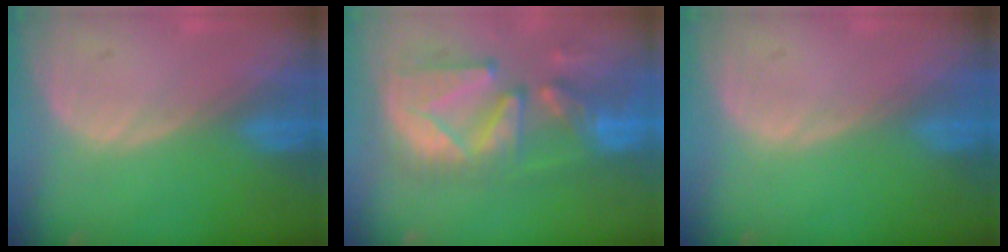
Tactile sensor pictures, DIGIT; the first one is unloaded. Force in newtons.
{"total": 12.1, "press": 11.0, "slide": 5.1}
{"total": 0.0}